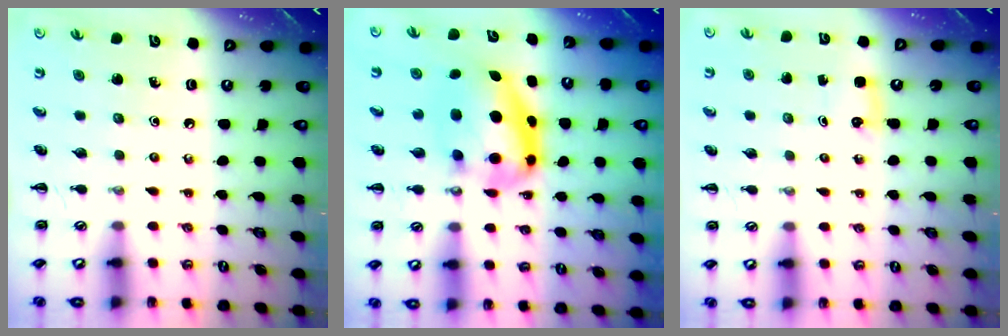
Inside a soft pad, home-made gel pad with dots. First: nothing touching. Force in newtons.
{"total": 9.9, "press": 9.6, "slide": 2.4}
{"total": 2.4, "press": 2.3, "slide": 0.7}